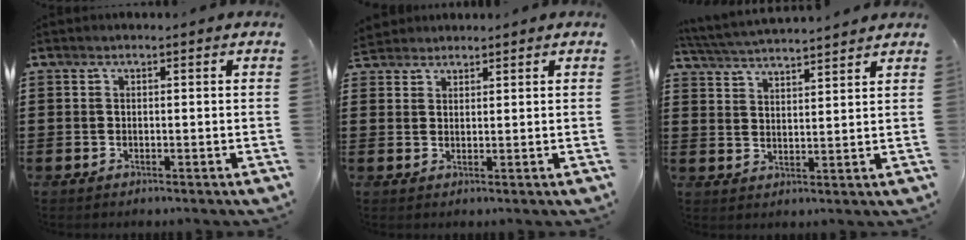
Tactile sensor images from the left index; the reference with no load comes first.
{"total": 2.1, "force": [1.9, 0.6, -0.2], "torque": [-0.002, 0.005, 0.039]}
{"total": 4.0, "force": [3.9, -0.4, 0.6], "torque": [-0.027, -0.024, 0.068]}